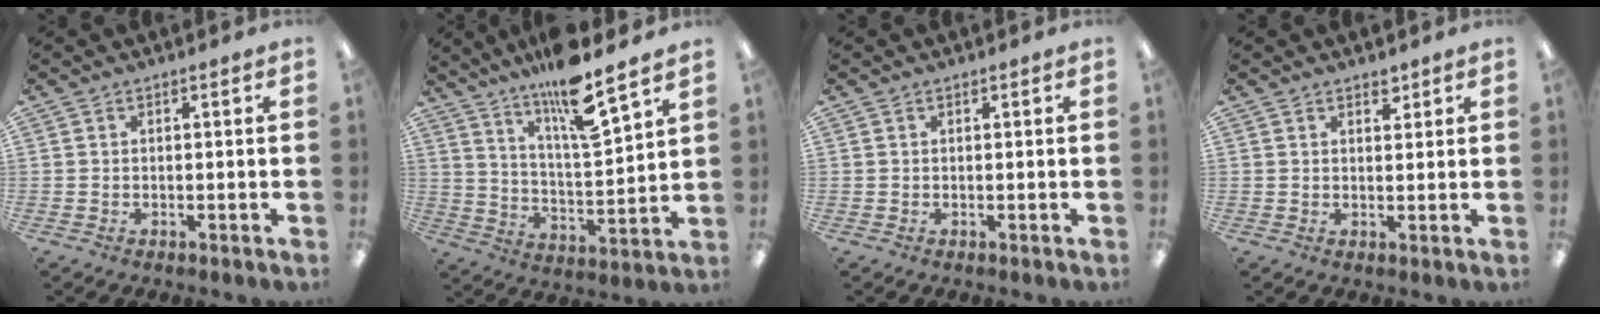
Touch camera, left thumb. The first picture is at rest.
{"total": 13.1, "force": [10.8, 1.4, 7.3], "torque": [-0.127, -0.073, 0.179]}
{"total": 0.0}
{"total": 2.4, "force": [1.9, 1.1, 0.8], "torque": [-0.003, -0.009, 0.032]}